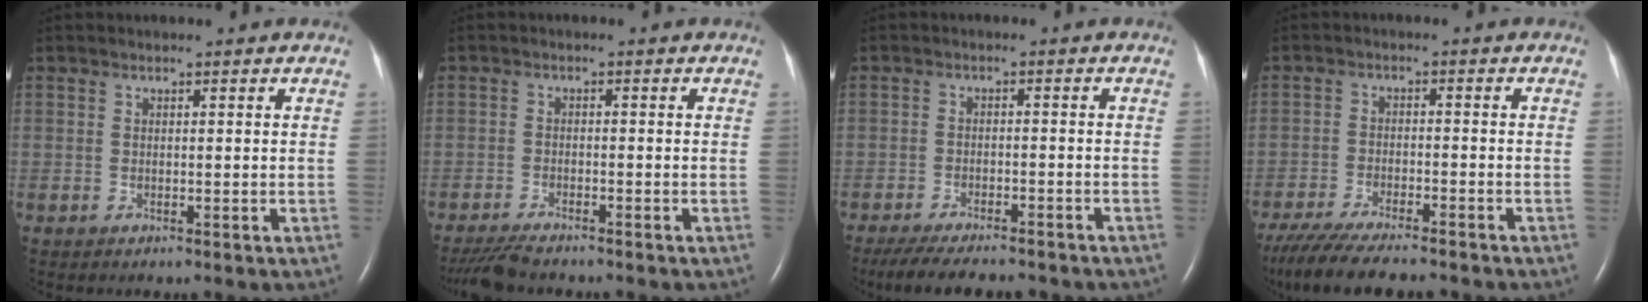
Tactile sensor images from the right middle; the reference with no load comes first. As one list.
[{"total": 4.9, "force": [-4.3, 0.7, 2.1], "torque": [-0.043, -0.016, -0.076]}, {"total": 11.9, "force": [-10.3, 2.4, 5.5], "torque": [-0.084, -0.016, -0.143]}, {"total": 13.5, "force": [-11.6, 2.0, 6.7], "torque": [-0.117, -0.029, -0.179]}]